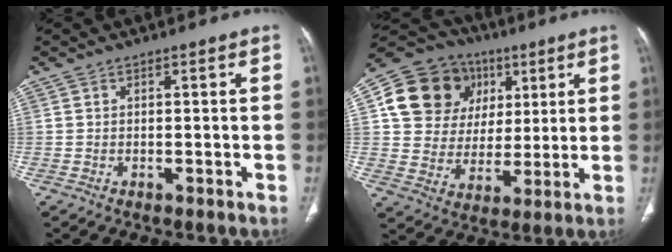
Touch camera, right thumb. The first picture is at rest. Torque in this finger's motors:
{"motor_torque": [-0.50, 0.53, 0.22, 0.12, 0.15]}